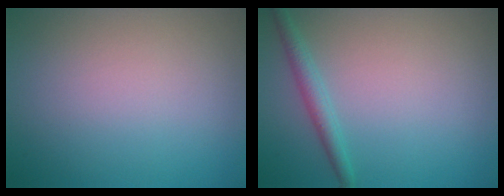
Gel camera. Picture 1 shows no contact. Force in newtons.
{"total": 2.0, "press": 2.0, "slide": 0.1}